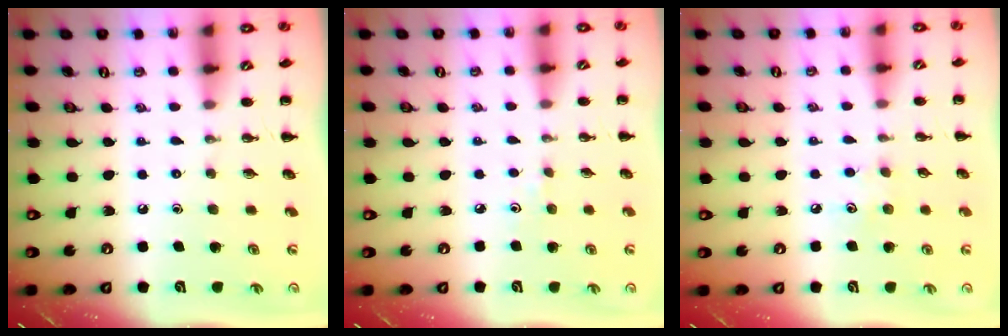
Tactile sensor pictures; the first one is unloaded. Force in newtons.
{"total": 2.9, "press": 2.7, "slide": 0.9}
{"total": 3.9, "press": 3.7, "slide": 0.9}